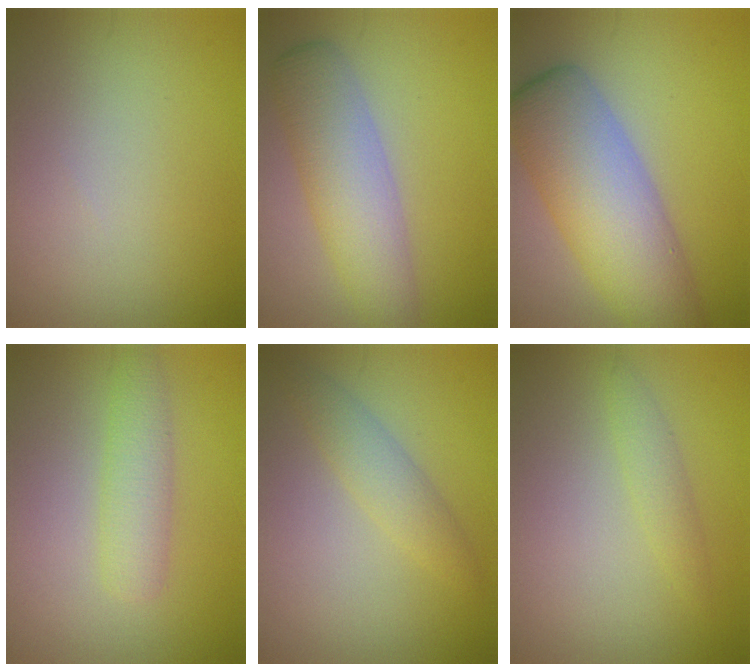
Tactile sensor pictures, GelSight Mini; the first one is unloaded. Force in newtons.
{"total": 5.5, "press": 5.5, "slide": 0.1}
{"total": 8.9, "press": 8.9, "slide": 0.4}
{"total": 2.8, "press": 2.8, "slide": 0.1}
{"total": 2.4, "press": 2.4, "slide": 0.1}
{"total": 1.5, "press": 1.5, "slide": 0.0}